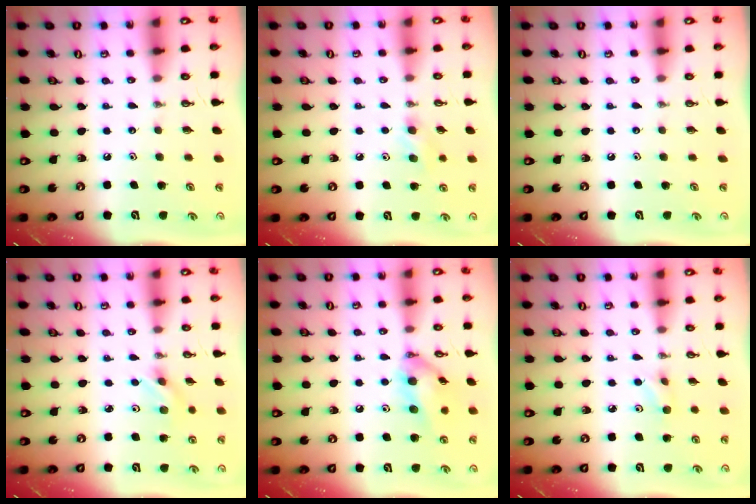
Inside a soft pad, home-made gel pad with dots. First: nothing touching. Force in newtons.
{"total": 8.4, "press": 7.2, "slide": 4.3}
{"total": 1.0, "press": 0.0, "slide": 1.0}
{"total": 2.2, "press": 2.1, "slide": 0.6}
{"total": 13.0, "press": 13.0, "slide": 0.9}
{"total": 5.0, "press": 4.9, "slide": 0.8}